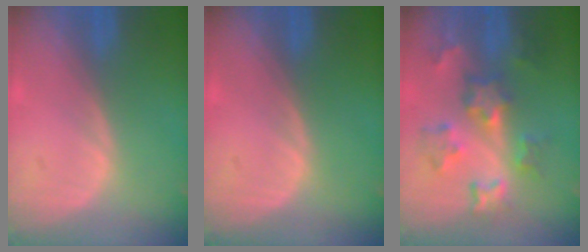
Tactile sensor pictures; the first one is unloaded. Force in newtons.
{"total": 0.0}
{"total": 8.7, "press": 7.8, "slide": 3.9}